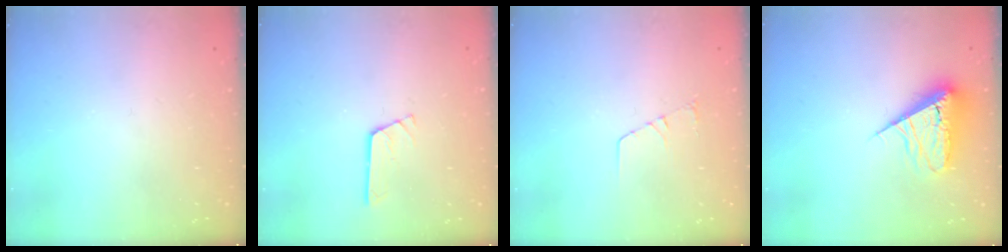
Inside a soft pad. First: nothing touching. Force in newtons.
{"total": 2.9, "press": 2.9, "slide": 0.1}
{"total": 3.2, "press": 3.2, "slide": 0.3}
{"total": 7.9, "press": 7.9, "slide": 1.0}